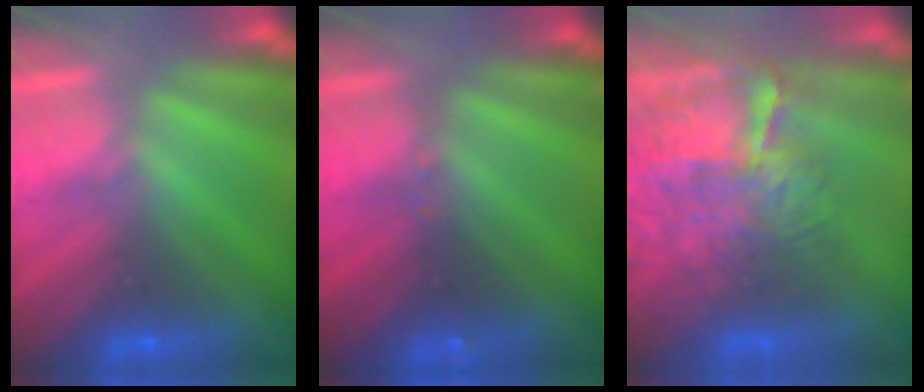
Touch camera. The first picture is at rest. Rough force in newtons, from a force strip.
{"total": 2.4}
{"total": 8.7}